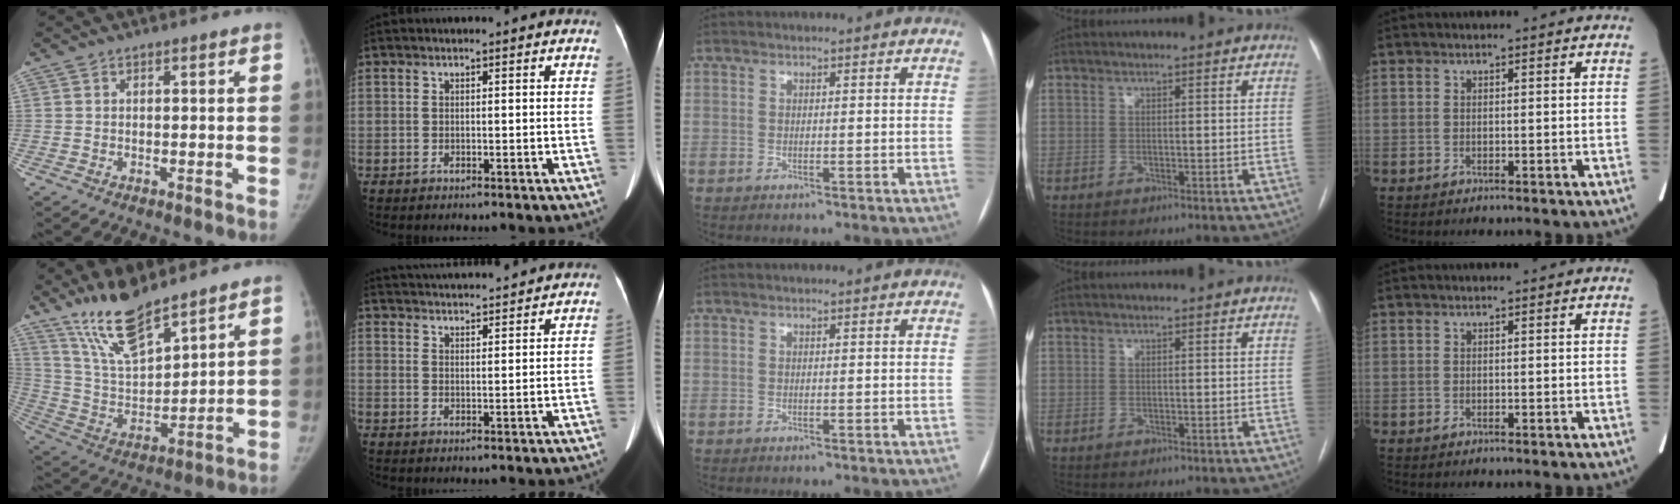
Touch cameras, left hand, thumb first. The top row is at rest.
{"thumb": {"total": 14.4, "force": [11.3, 4.1, 7.9], "torque": [-0.120, -0.066, 0.223]}, "index": {"total": 15.1, "force": [14.4, 1.1, 4.5], "torque": [-0.079, 0.024, 0.208]}}